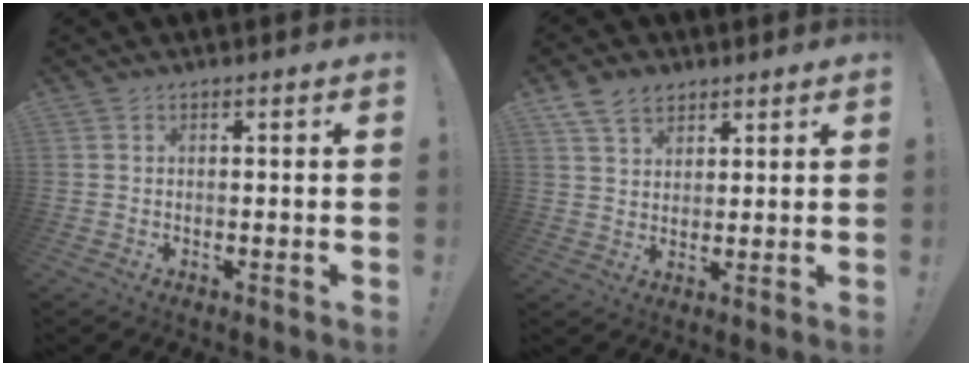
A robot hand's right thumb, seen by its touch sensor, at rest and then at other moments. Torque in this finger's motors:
{"motor_torque": [-0.02, 0.02, 0.09, -0.07, 0.00]}